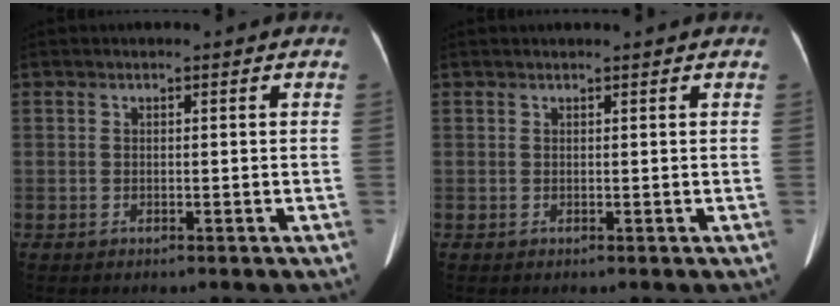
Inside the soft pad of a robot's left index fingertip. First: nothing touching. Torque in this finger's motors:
{"motor_torque": [0.33, -0.19, 0.09, 0.04]}